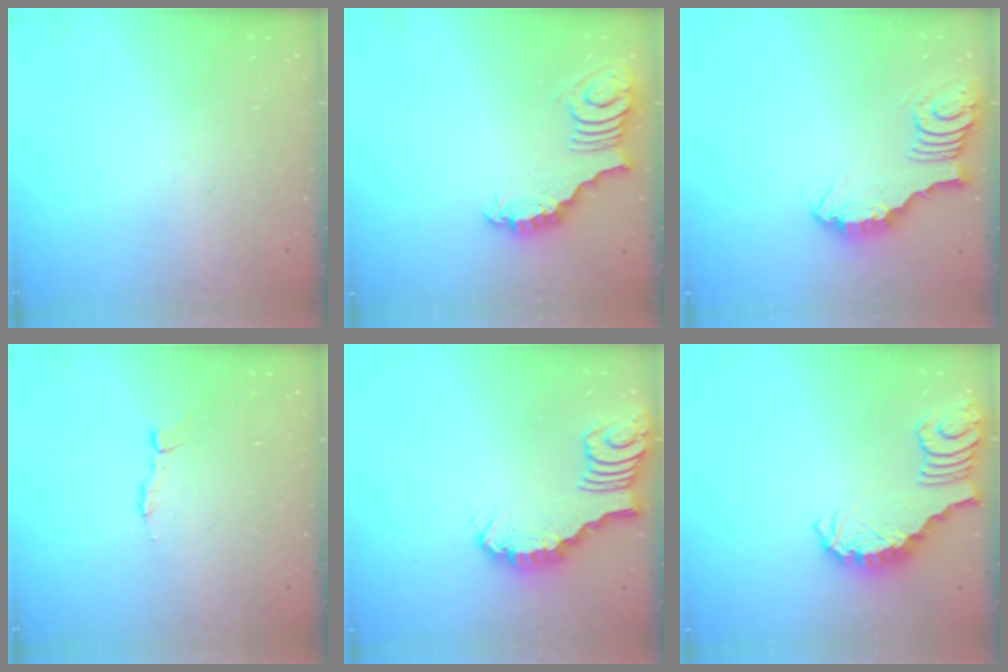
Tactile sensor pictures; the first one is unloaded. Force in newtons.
{"total": 3.3, "press": 3.3, "slide": 0.6}
{"total": 4.2, "press": 4.2, "slide": 0.4}
{"total": 3.2, "press": 3.2, "slide": 0.2}
{"total": 2.2, "press": 2.2, "slide": 0.2}
{"total": 3.0, "press": 2.9, "slide": 0.5}